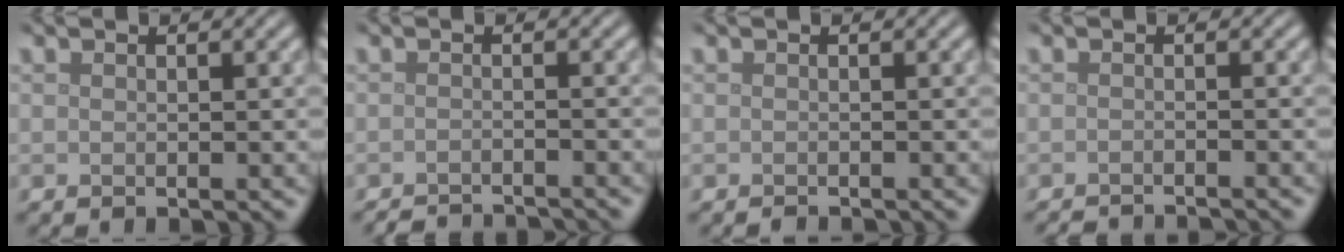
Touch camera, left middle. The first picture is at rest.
{"total": 4.0, "force": [-3.9, 0.5, 1.0], "torque": [-0.015, -0.002, -0.058]}
{"total": 0.7, "force": [-0.7, 0.0, 0.1], "torque": [-0.001, -0.001, -0.012]}
{"total": 3.6, "force": [-3.4, 0.4, 1.0], "torque": [-0.013, 0.003, -0.048]}